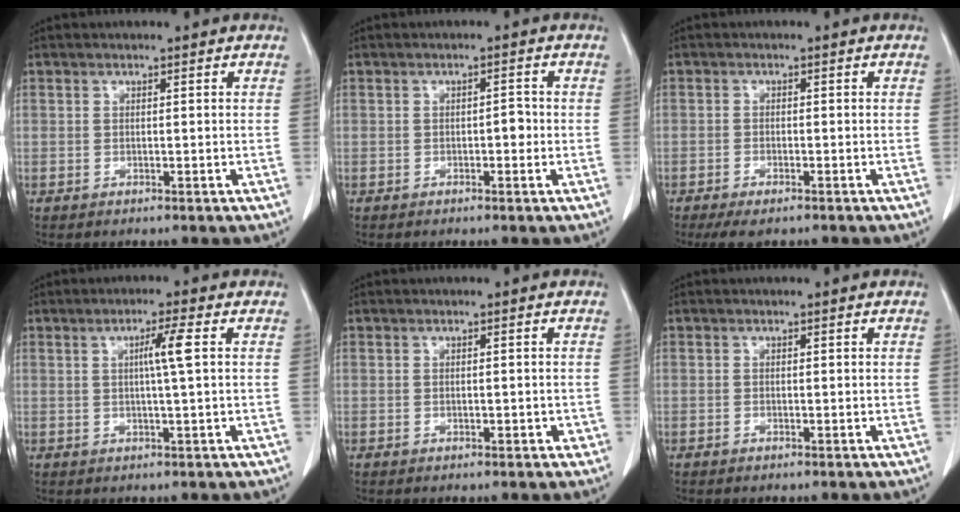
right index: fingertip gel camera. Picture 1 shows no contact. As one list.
[{"total": 1.7, "force": [-0.4, 0.7, 1.5], "torque": [-0.016, 0.005, -0.007]}, {"total": 4.0, "force": [-3.0, 1.3, 2.3], "torque": [-0.033, -0.007, -0.045]}, {"total": 3.8, "force": [0.7, -0.7, 3.7], "torque": [-0.064, 0.001, 0.012]}, {"total": 1.2, "force": [-0.3, 0.6, 1.0], "torque": [-0.014, 0.001, -0.002]}, {"total": 0.0}]